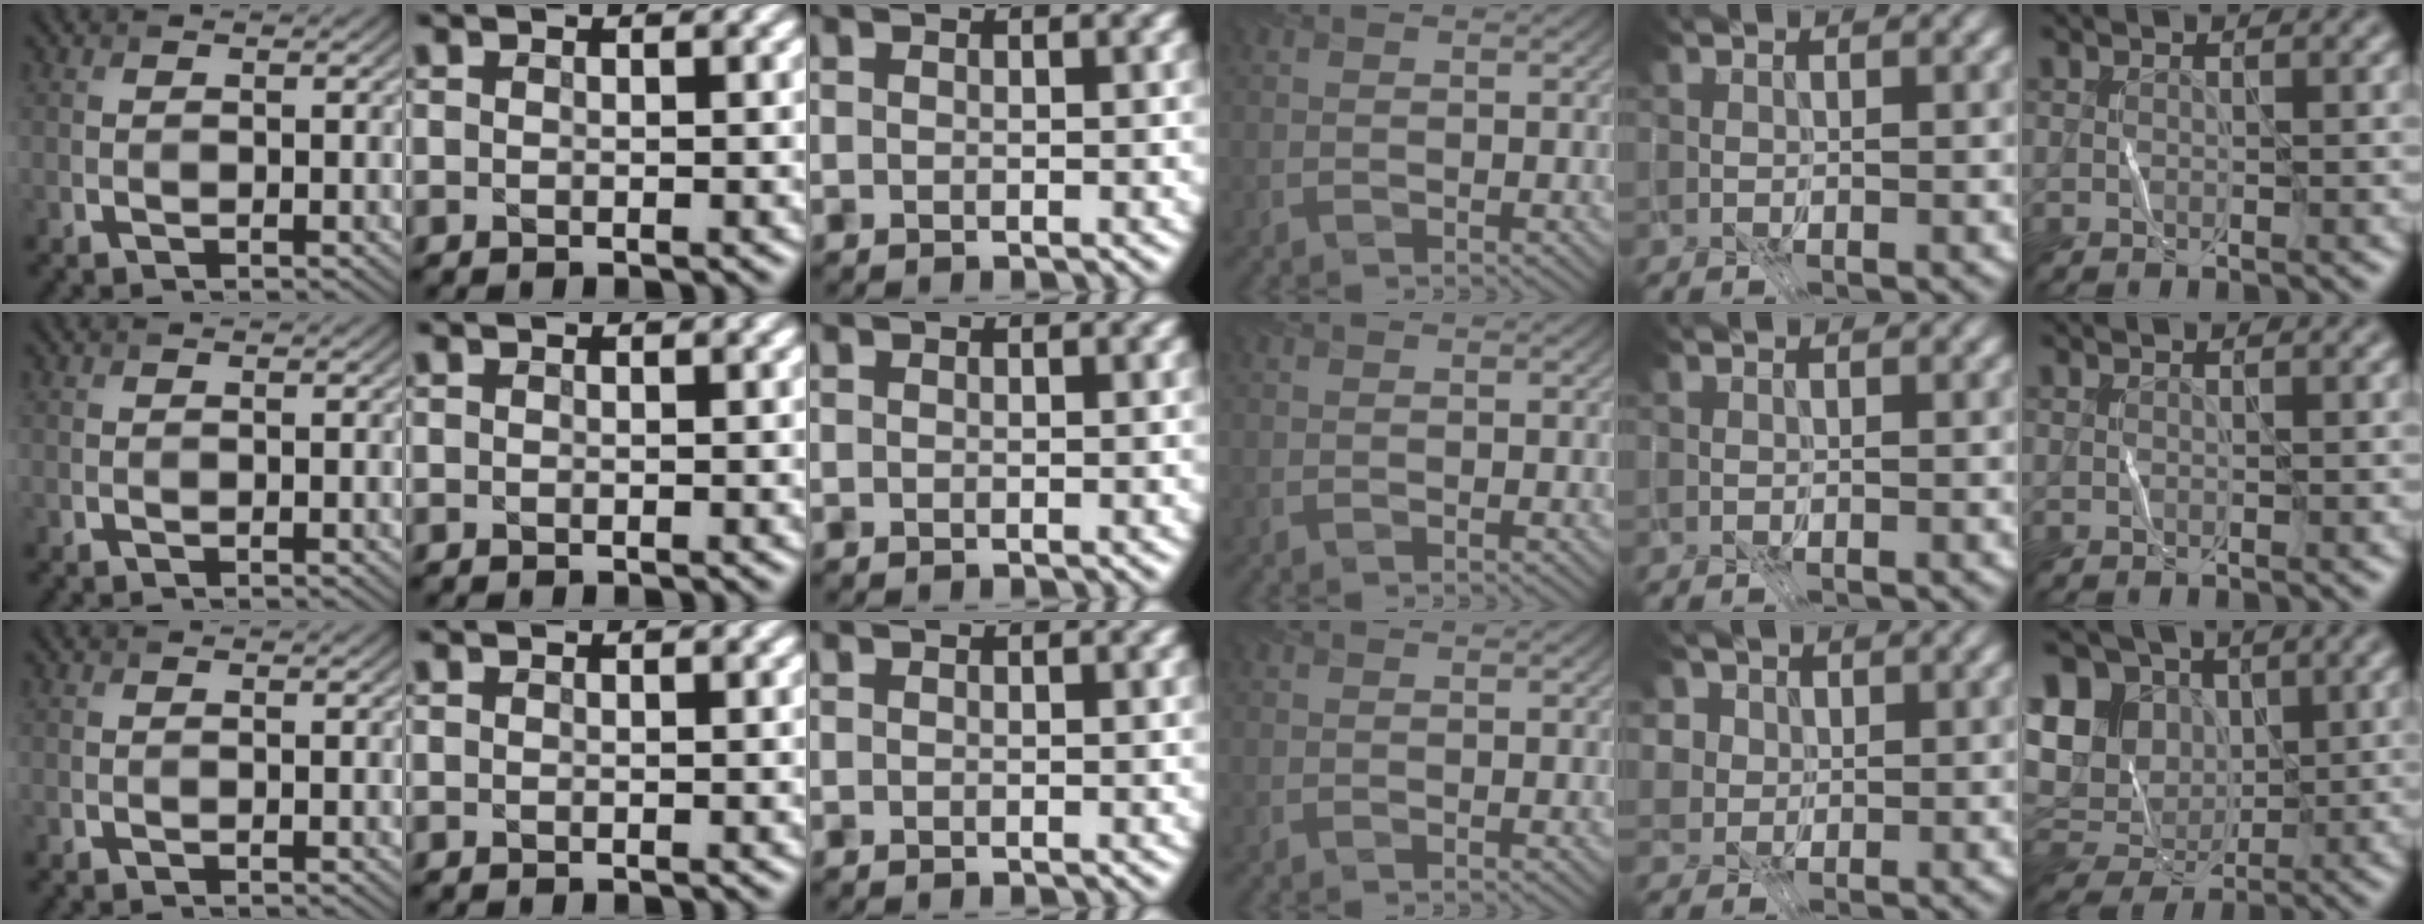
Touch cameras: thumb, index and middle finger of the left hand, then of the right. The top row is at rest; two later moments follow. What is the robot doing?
{"motion": "fold", "object": "coffee filter"}